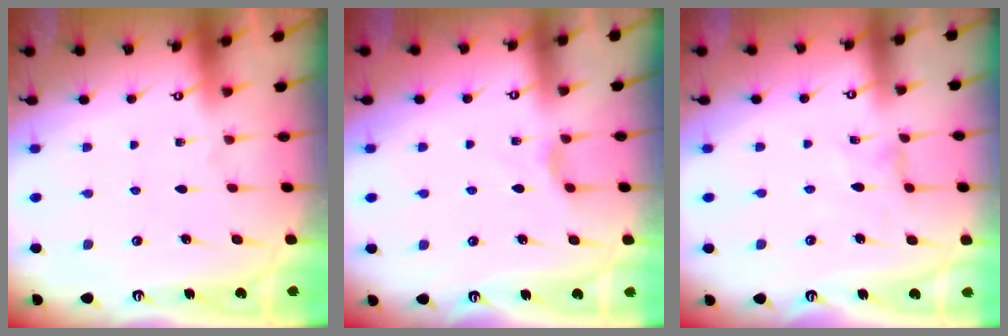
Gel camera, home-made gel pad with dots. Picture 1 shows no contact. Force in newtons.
{"total": 3.0, "press": 2.9, "slide": 0.5}
{"total": 0.6, "press": 0.6, "slide": 0.2}